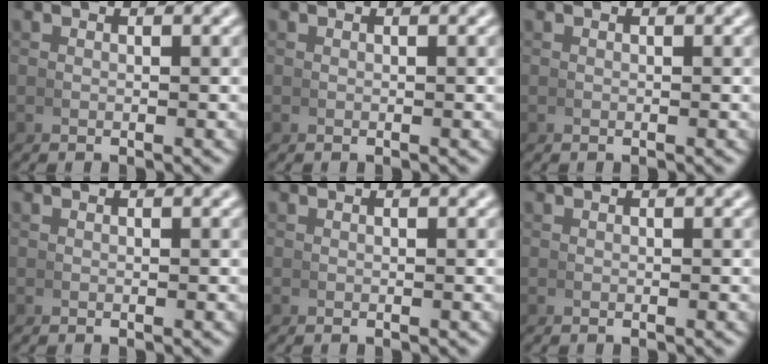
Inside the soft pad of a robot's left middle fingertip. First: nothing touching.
{"total": 0.0}
{"total": 0.0}
{"total": 0.0}
{"total": 0.0}
{"total": 0.0}